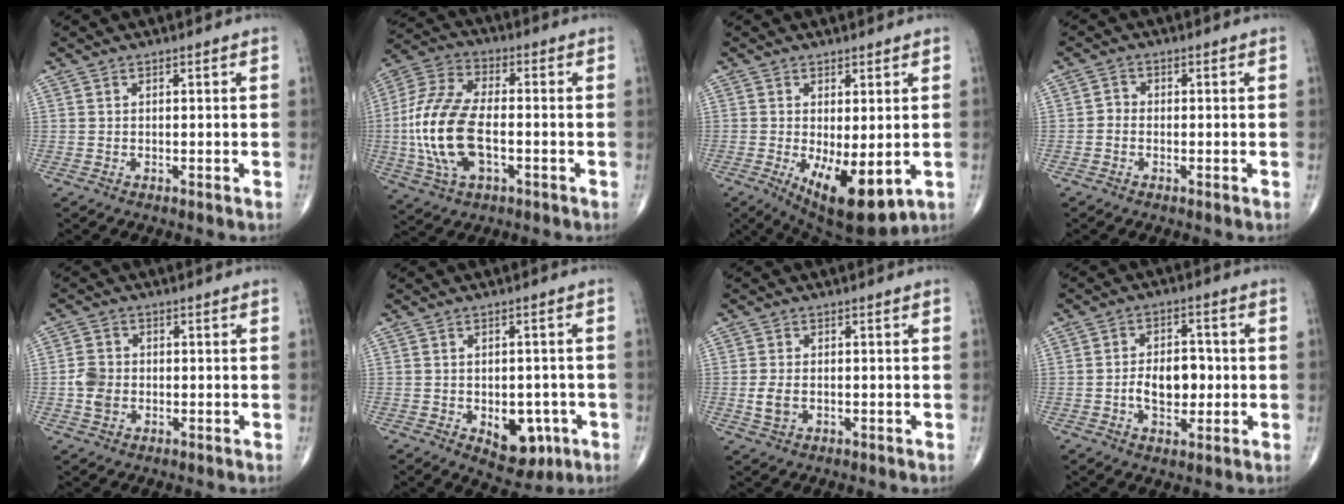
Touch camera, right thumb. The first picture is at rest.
{"total": 17.0, "force": [-2.6, 8.7, 14.3], "torque": [-0.310, 0.015, -0.048]}
{"total": 11.0, "force": [-2.6, 4.4, 9.8], "torque": [-0.146, -0.024, -0.021]}
{"total": 1.6, "force": [-0.5, 1.3, 0.7], "torque": [-0.003, 0.005, -0.016]}
{"total": 4.5, "force": [-0.8, 3.6, 2.5], "torque": [-0.041, 0.006, -0.018]}
{"total": 8.5, "force": [-2.9, 5.3, 6.0], "torque": [-0.046, 0.010, -0.026]}
{"total": 3.3, "force": [-0.5, 2.1, 2.5], "torque": [-0.054, -0.001, -0.006]}
{"total": 8.2, "force": [-1.0, 5.1, 6.4], "torque": [-0.085, 0.012, -0.018]}